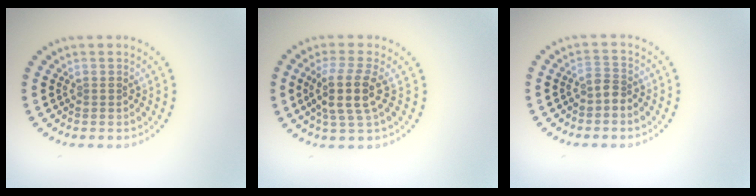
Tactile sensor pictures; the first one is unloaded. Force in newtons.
{"total": 3.8, "press": 3.1, "slide": 2.2}
{"total": 1.6, "press": 1.2, "slide": 1.1}